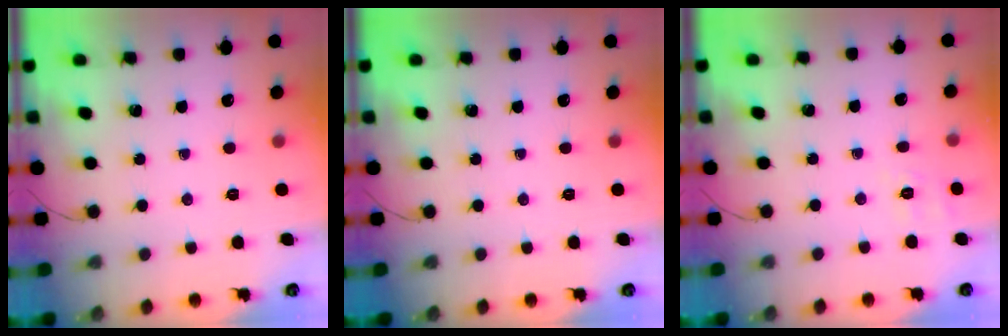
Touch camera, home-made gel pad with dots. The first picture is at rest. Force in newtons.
{"total": 0.0}
{"total": 2.0, "press": 0.6, "slide": 1.9}